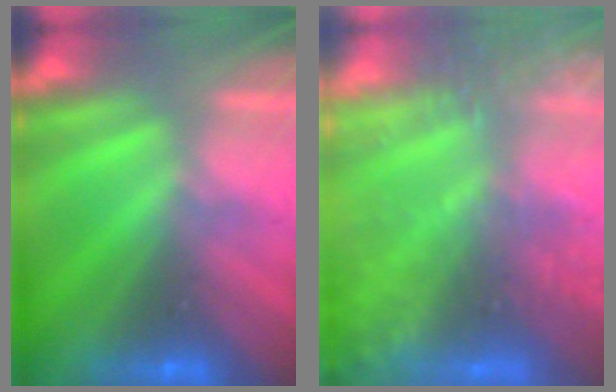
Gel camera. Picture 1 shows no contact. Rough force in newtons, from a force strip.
{"total": 7.2}